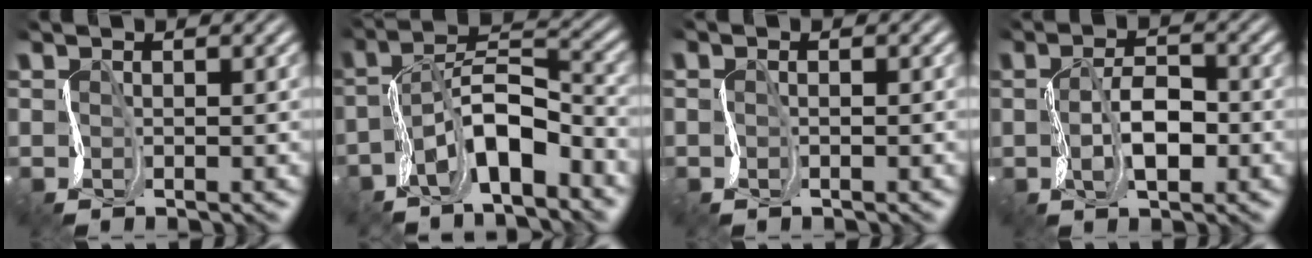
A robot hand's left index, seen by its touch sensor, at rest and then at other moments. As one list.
[{"total": 5.0, "force": [-3.7, 1.3, 3.1], "torque": [-0.074, 0.022, -0.072]}, {"total": 0.0}, {"total": 2.2, "force": [-0.3, 1.0, 2.0], "torque": [-0.060, 0.007, -0.002]}]